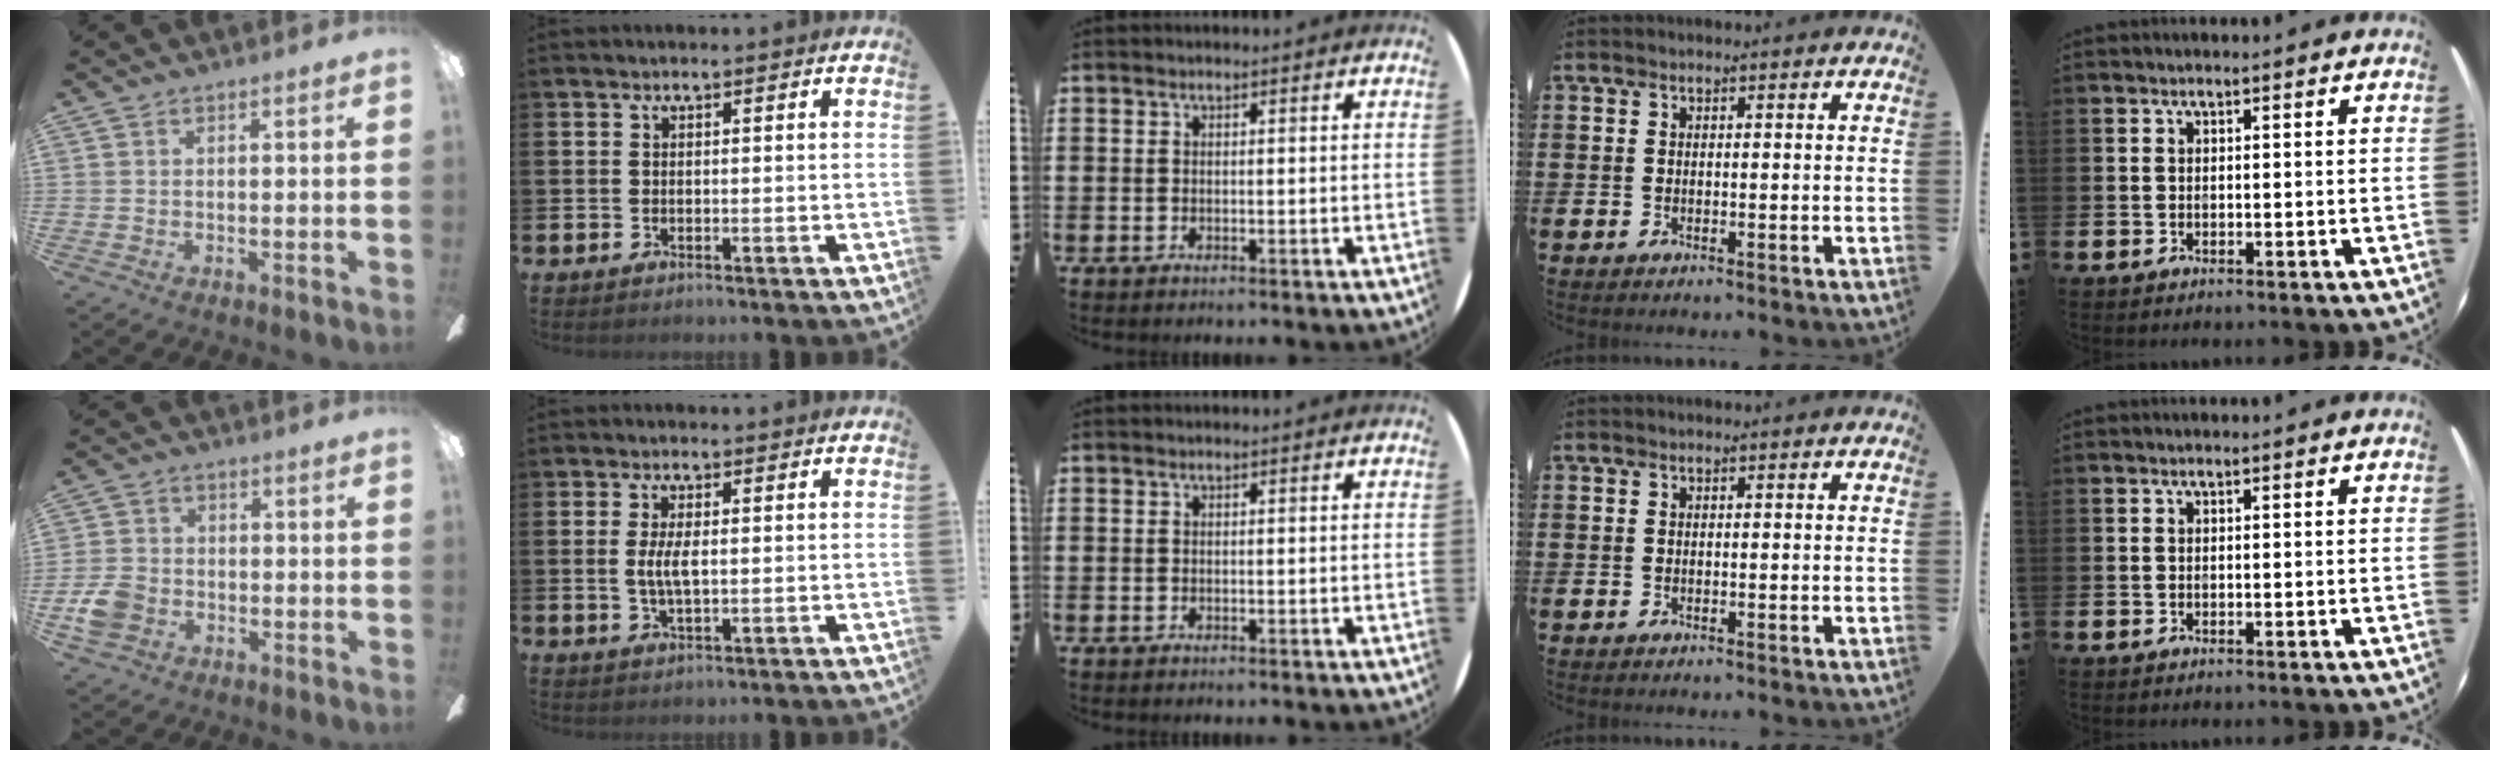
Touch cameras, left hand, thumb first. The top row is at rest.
{"thumb": {"total": 6.8, "force": [-2.7, 5.4, 3.2], "torque": [-0.077, 0.021, -0.051]}, "index": {"total": 3.4, "force": [0.4, 1.3, 3.1], "torque": [-0.054, 0.002, 0.003]}}